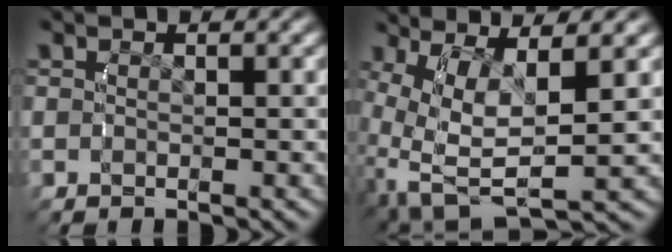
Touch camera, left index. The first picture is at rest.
{"total": 7.9, "force": [-0.5, 4.6, 6.4], "torque": [-0.151, -0.052, 0.023]}